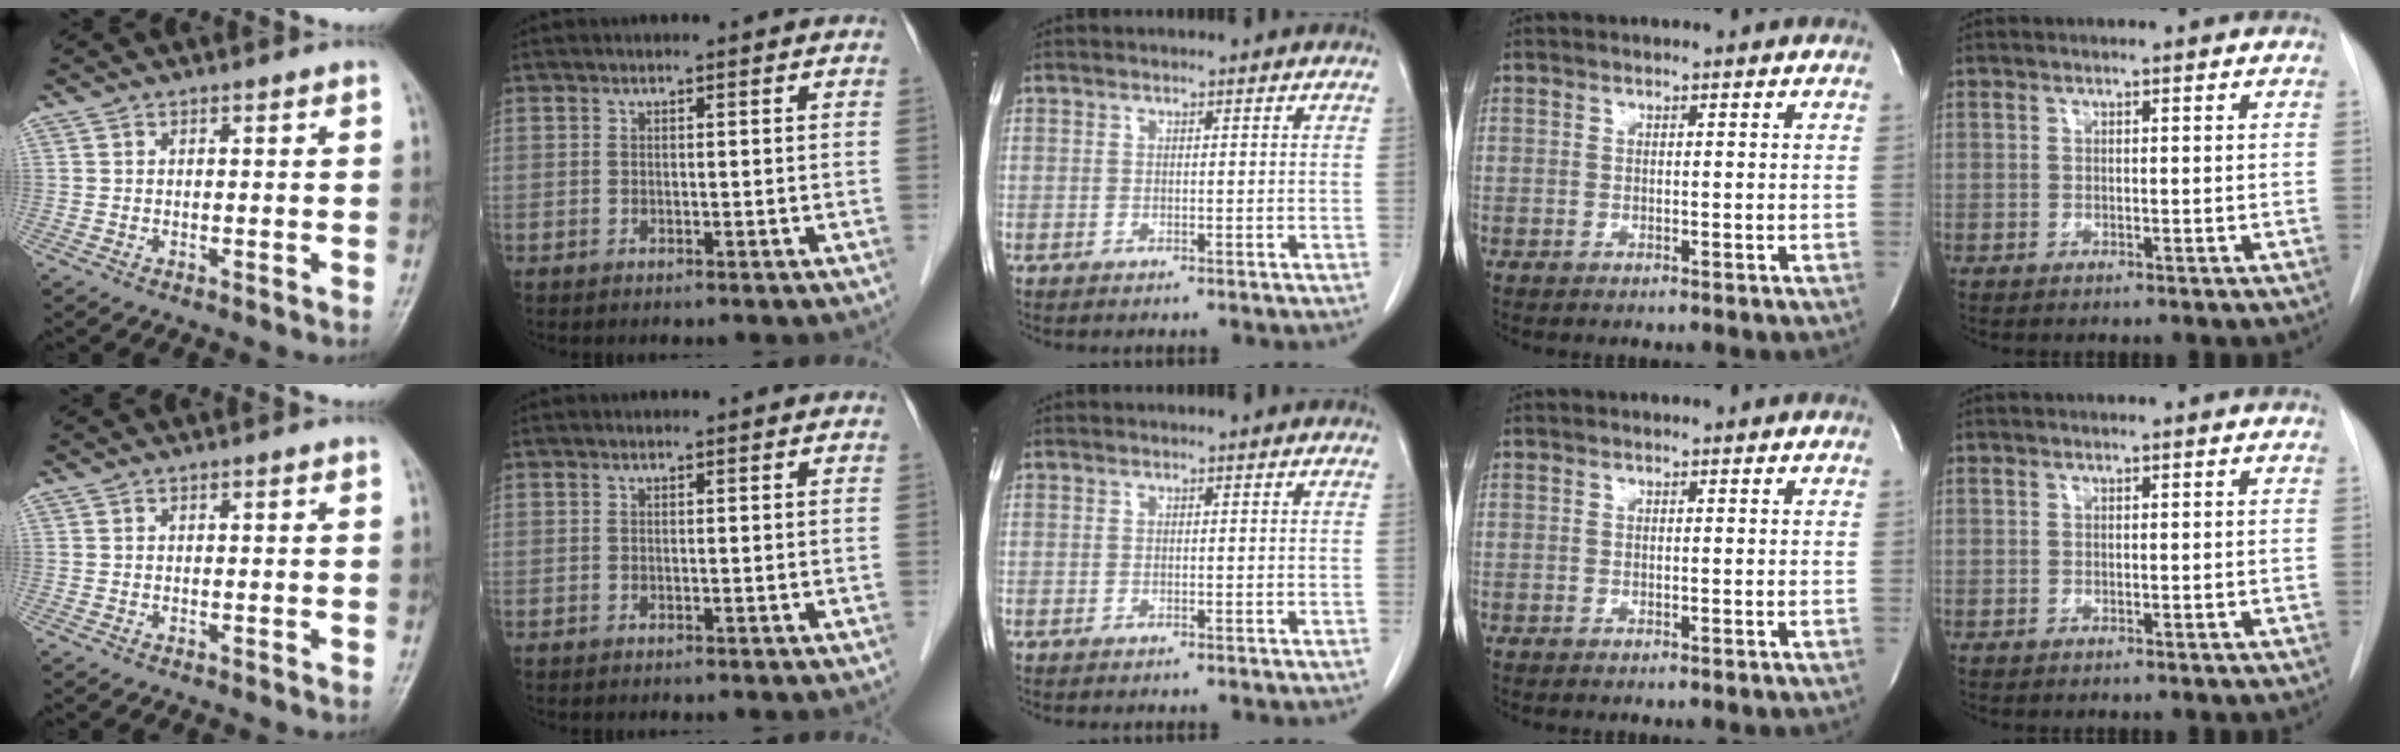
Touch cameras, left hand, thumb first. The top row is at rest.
{}